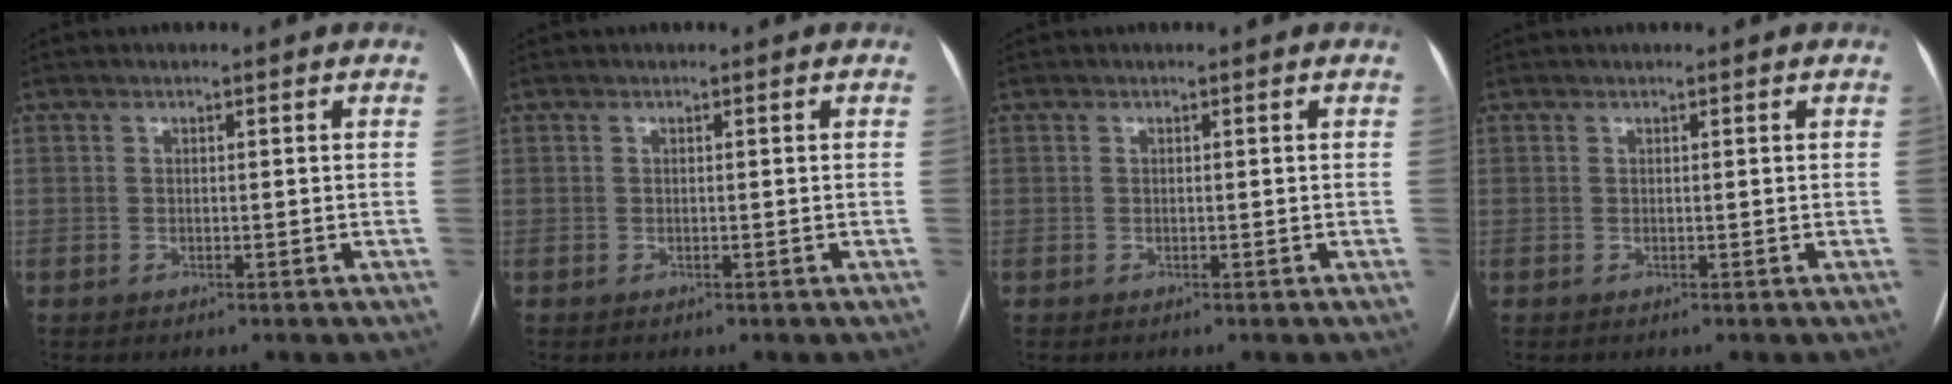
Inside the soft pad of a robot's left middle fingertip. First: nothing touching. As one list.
[{"total": 0.0}, {"total": 0.0}, {"total": 0.0}]